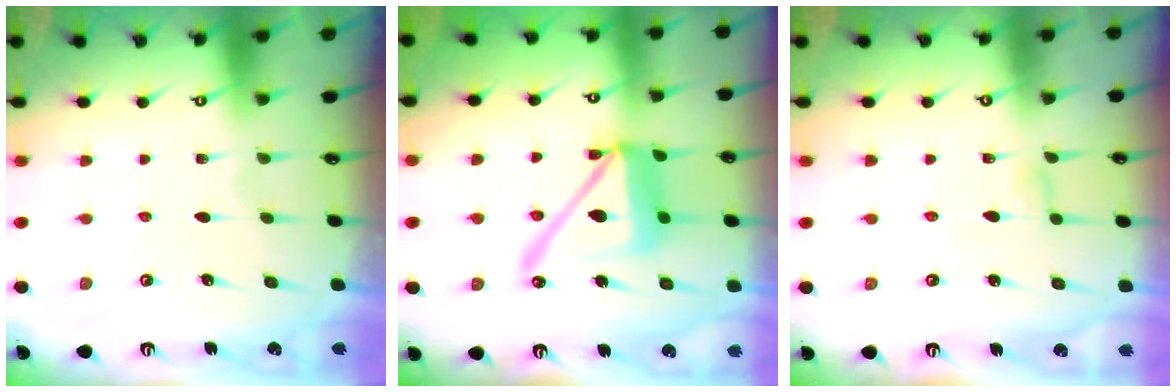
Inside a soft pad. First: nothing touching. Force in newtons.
{"total": 14.6, "press": 14.5, "slide": 1.8}
{"total": 6.0, "press": 6.0, "slide": 0.6}